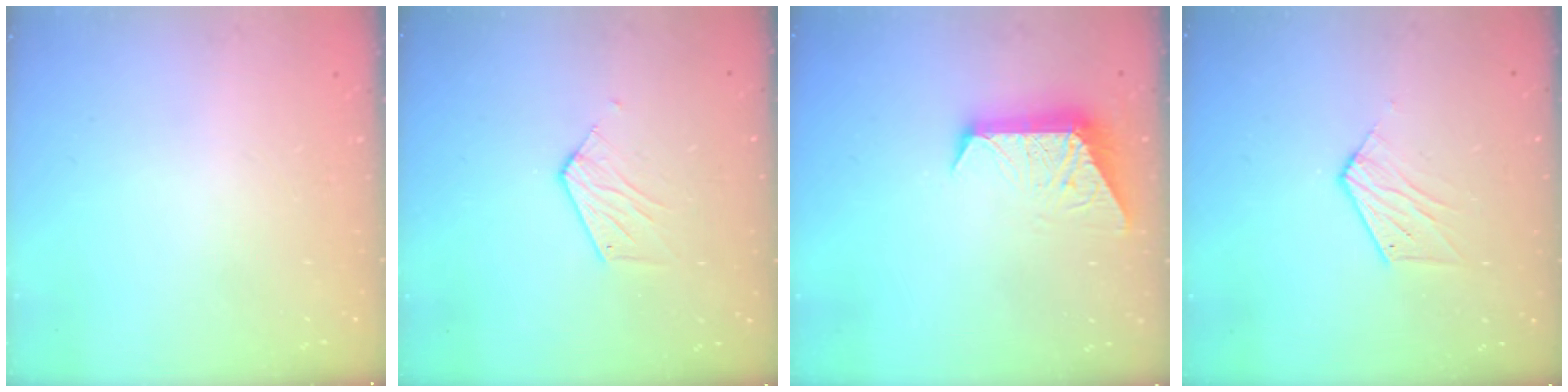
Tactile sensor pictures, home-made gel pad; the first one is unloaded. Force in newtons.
{"total": 5.3, "press": 5.3, "slide": 0.4}
{"total": 9.1, "press": 9.1, "slide": 0.7}
{"total": 6.3, "press": 6.3, "slide": 0.5}